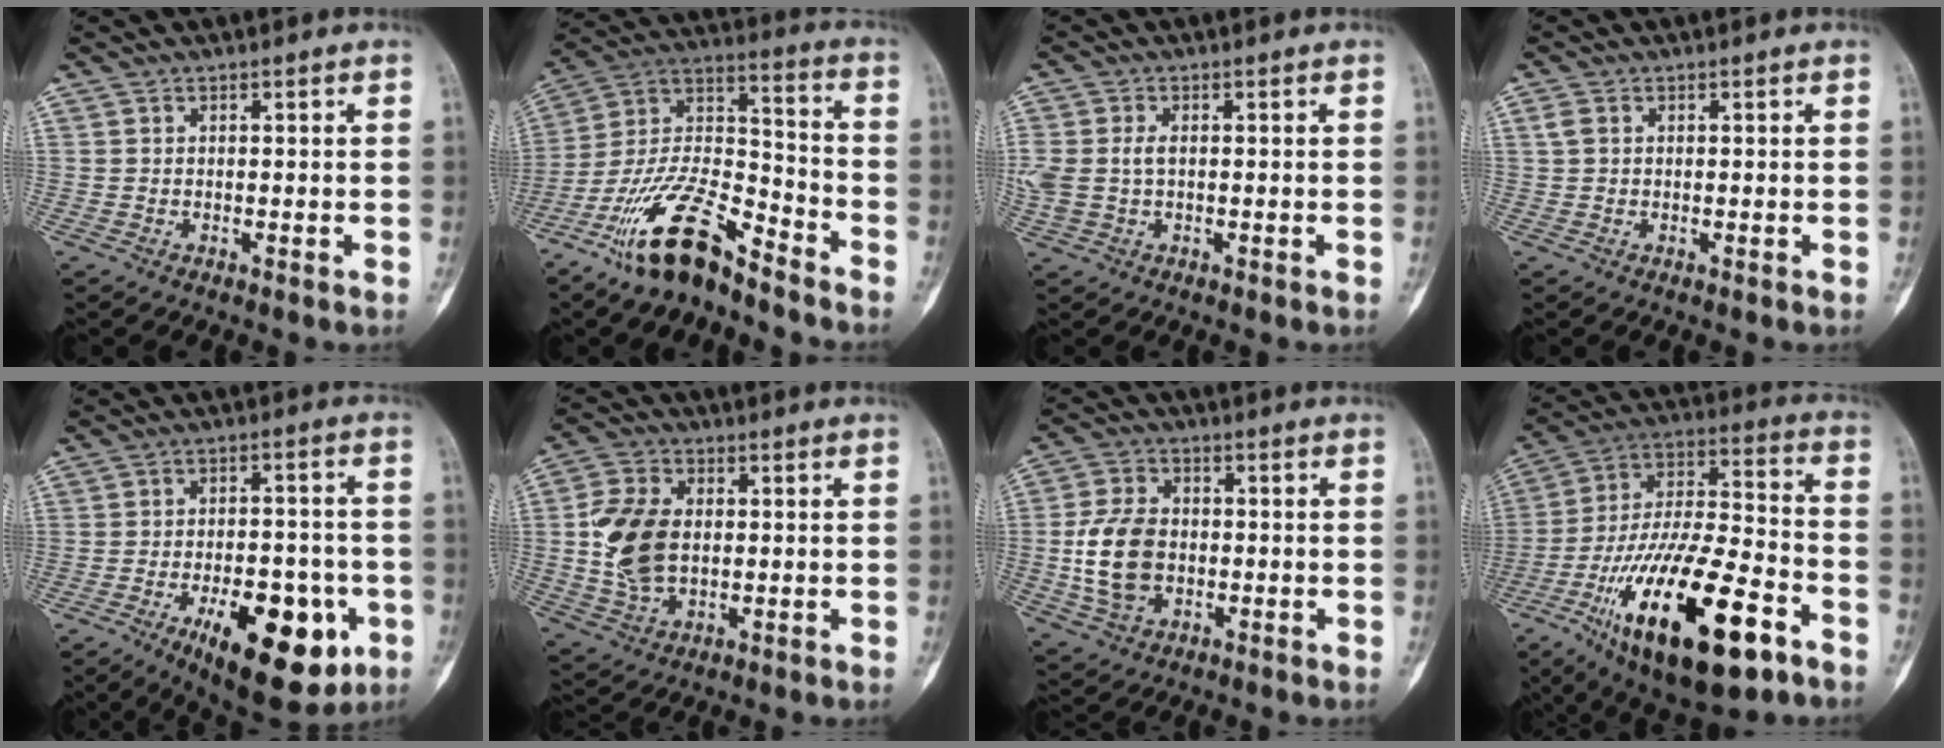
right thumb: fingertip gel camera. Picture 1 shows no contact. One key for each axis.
{"total": 17.5, "fx": -12.4, "fy": 5.6, "fz": 11.0, "tx": -0.201, "ty": 0.082, "tz": -0.232}
{"total": 5.7, "fx": 0.0, "fy": 3.7, "fz": 4.4, "tx": -0.122, "ty": 0.012, "tz": 0.004}
{"total": 1.5, "fx": 0.4, "fy": 1.1, "fz": 1.0, "tx": -0.026, "ty": 0.006, "tz": 0.009}
{"total": 19.0, "fx": -7.7, "fy": 8.6, "fz": 15.1, "tx": -0.179, "ty": 0.022, "tz": -0.098}
{"total": 12.3, "fx": 0.4, "fy": 8.1, "fz": 9.3, "tx": -0.178, "ty": 0.006, "tz": 0.011}
{"total": 11.6, "fx": -1.3, "fy": 8.1, "fz": 8.2, "tx": -0.151, "ty": 0.012, "tz": -0.024}
{"total": 28.8, "fx": -13.3, "fy": 10.3, "fz": 23.3, "tx": -0.436, "ty": 0.055, "tz": -0.219}